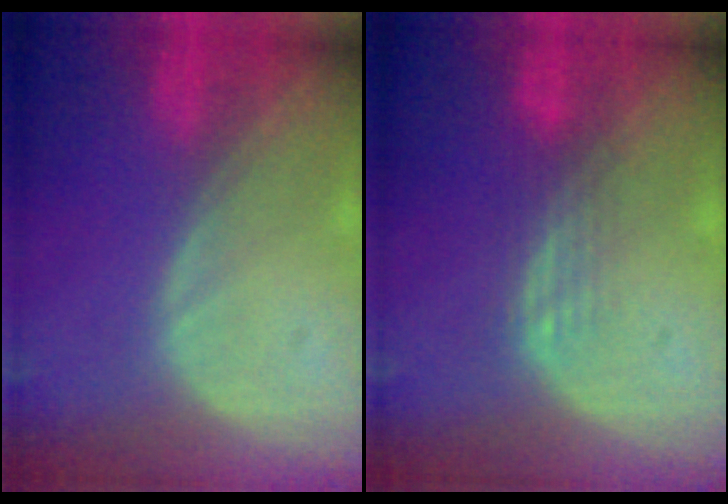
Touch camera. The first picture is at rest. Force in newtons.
{"total": 3.0, "press": 2.5, "slide": 1.7}